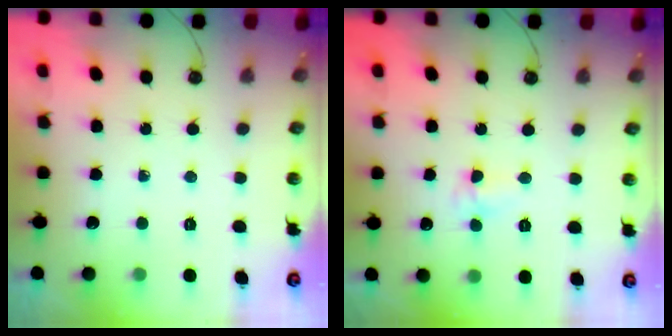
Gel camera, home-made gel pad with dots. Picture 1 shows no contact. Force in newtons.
{"total": 4.3, "press": 4.2, "slide": 0.6}